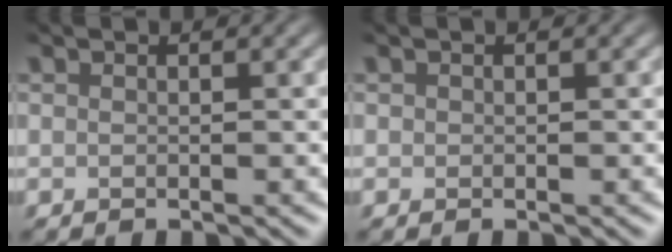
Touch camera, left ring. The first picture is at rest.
{"total": 0.0}